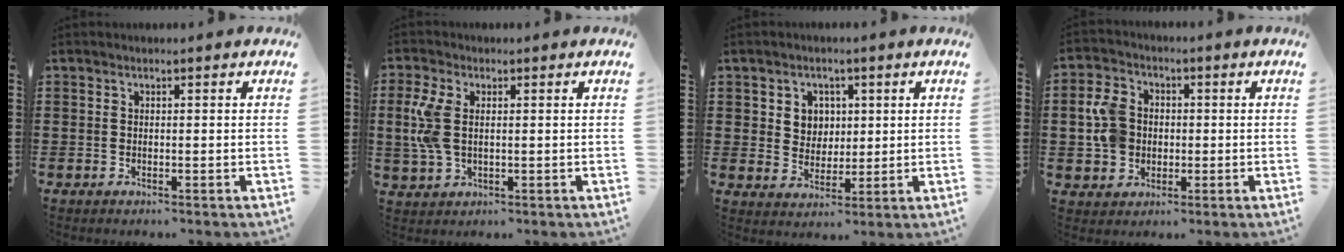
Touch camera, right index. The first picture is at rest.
{"total": 6.4, "force": [0.5, 3.6, 5.3], "torque": [-0.141, -0.002, 0.001]}
{"total": 4.3, "force": [1.4, 3.9, 1.1], "torque": [-0.032, 0.010, 0.021]}
{"total": 6.7, "force": [0.1, 5.6, 3.6], "torque": [-0.105, 0.011, -0.002]}